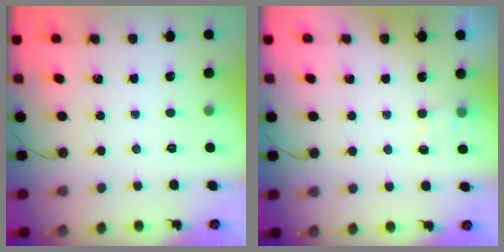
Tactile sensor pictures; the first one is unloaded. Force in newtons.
{"total": 2.5, "press": 1.9, "slide": 1.6}